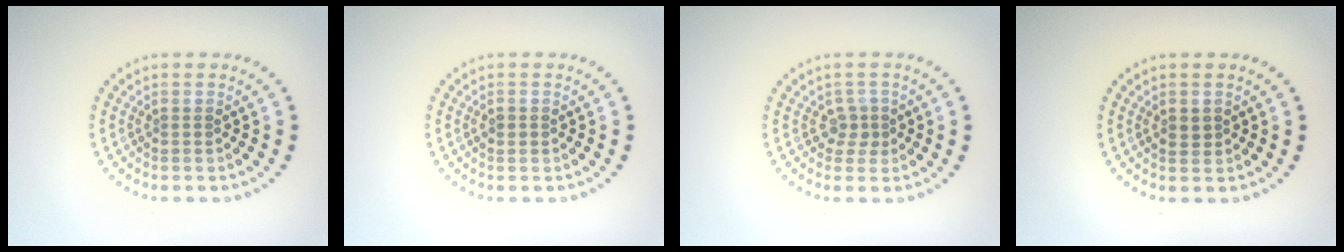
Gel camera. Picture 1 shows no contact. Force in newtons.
{"total": 1.0, "press": 1.0, "slide": 0.1}
{"total": 1.6, "press": 1.2, "slide": 1.0}
{"total": 1.2, "press": 1.2, "slide": 0.2}